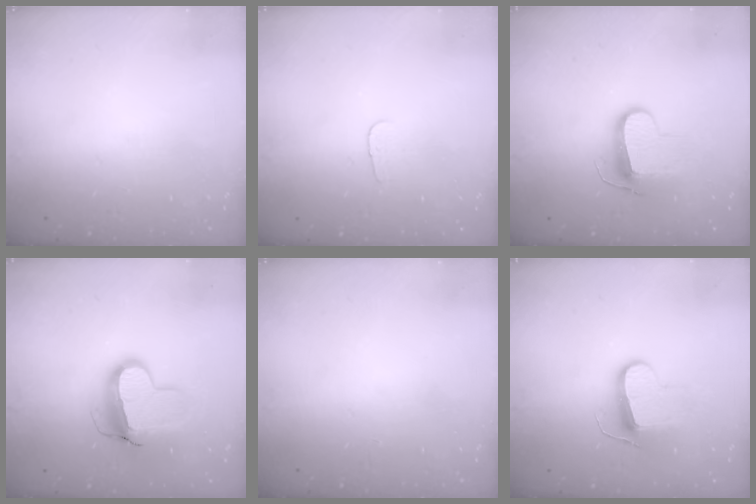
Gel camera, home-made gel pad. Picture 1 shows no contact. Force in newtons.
{"total": 2.9, "press": 2.8, "slide": 0.3}
{"total": 9.8, "press": 9.8, "slide": 0.1}
{"total": 13.1, "press": 13.0, "slide": 1.3}
{"total": 0.0}
{"total": 9.8, "press": 9.8, "slide": 0.2}